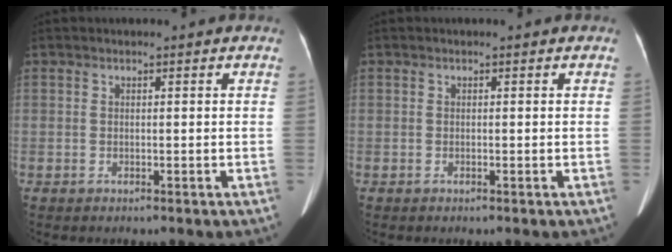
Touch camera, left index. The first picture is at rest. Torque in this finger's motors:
{"motor_torque": [0.01, 0.03, 0.02, 0.01]}